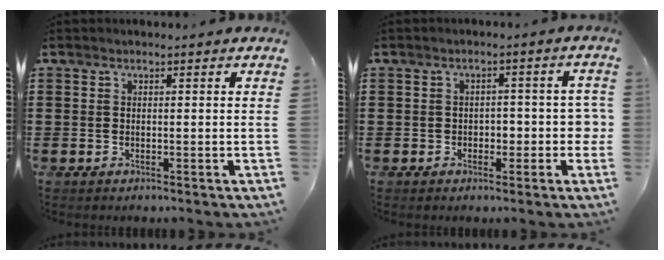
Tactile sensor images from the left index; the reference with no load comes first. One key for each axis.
{"total": 3.0, "fx": -0.9, "fy": 2.0, "fz": 2.0, "tx": -0.034, "ty": 0.005, "tz": -0.024}